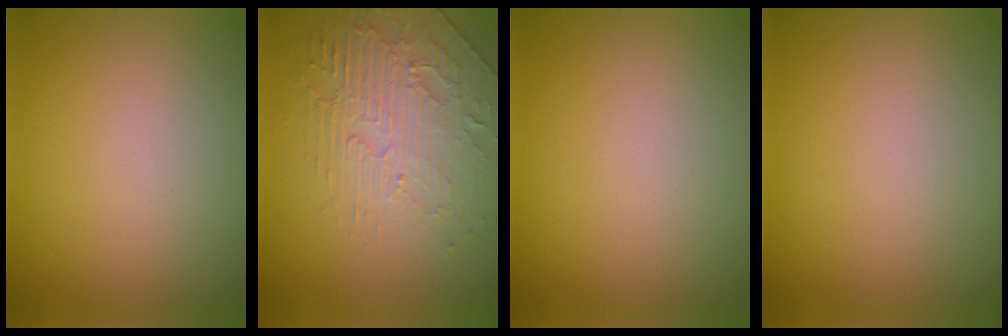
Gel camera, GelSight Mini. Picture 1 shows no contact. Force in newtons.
{"total": 3.3, "press": 2.9, "slide": 1.6}
{"total": 0.0}
{"total": 0.0}